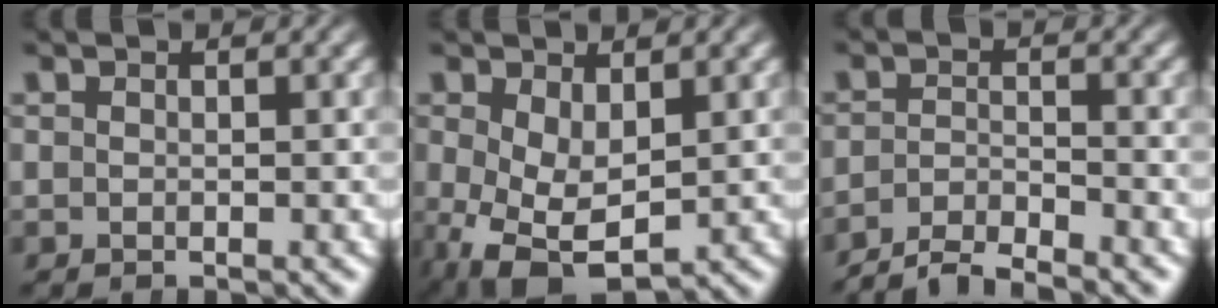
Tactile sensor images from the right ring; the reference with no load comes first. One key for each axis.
{"total": 6.8, "fx": -2.8, "fy": 4.4, "fz": 4.5, "tx": -0.098, "ty": -0.059, "tz": -0.018}
{"total": 5.3, "fx": -4.9, "fy": 1.3, "fz": 1.6, "tx": -0.019, "ty": -0.019, "tz": -0.077}